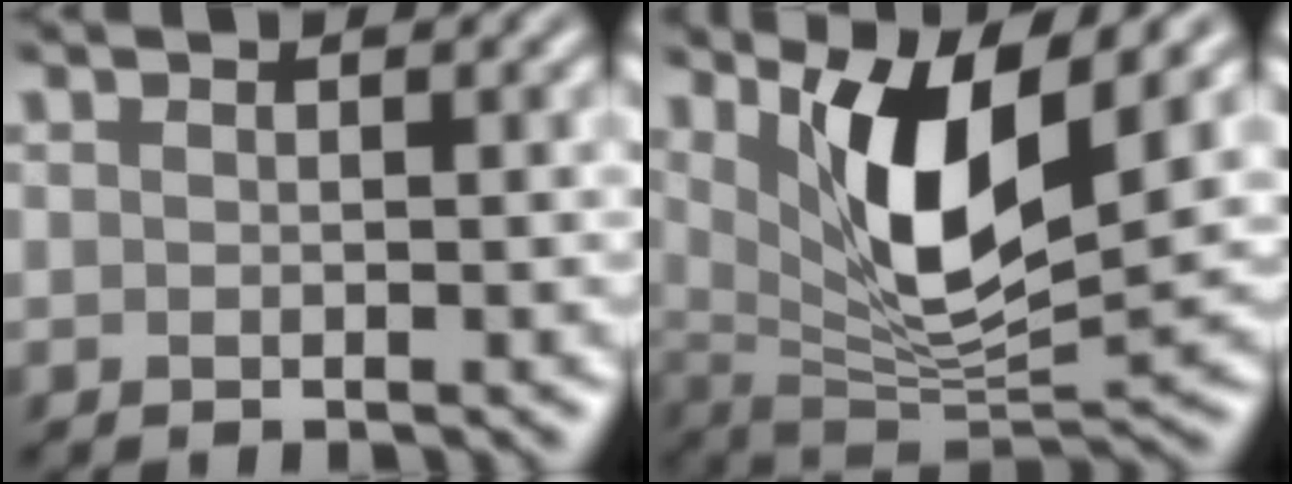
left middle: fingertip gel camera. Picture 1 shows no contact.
{"total": 9.0, "force": [3.7, 2.9, 7.7], "torque": [-0.136, -0.019, 0.069]}